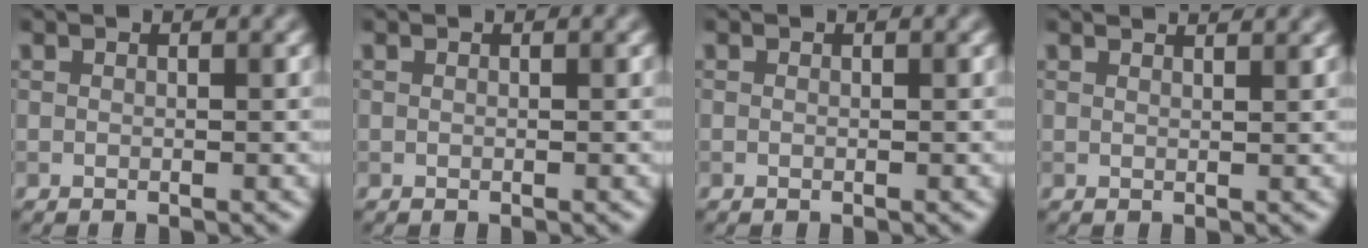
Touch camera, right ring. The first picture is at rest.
{"total": 0.0}
{"total": 0.0}
{"total": 2.7, "force": [2.3, 0.9, 1.2], "torque": [0.000, 0.010, 0.003]}